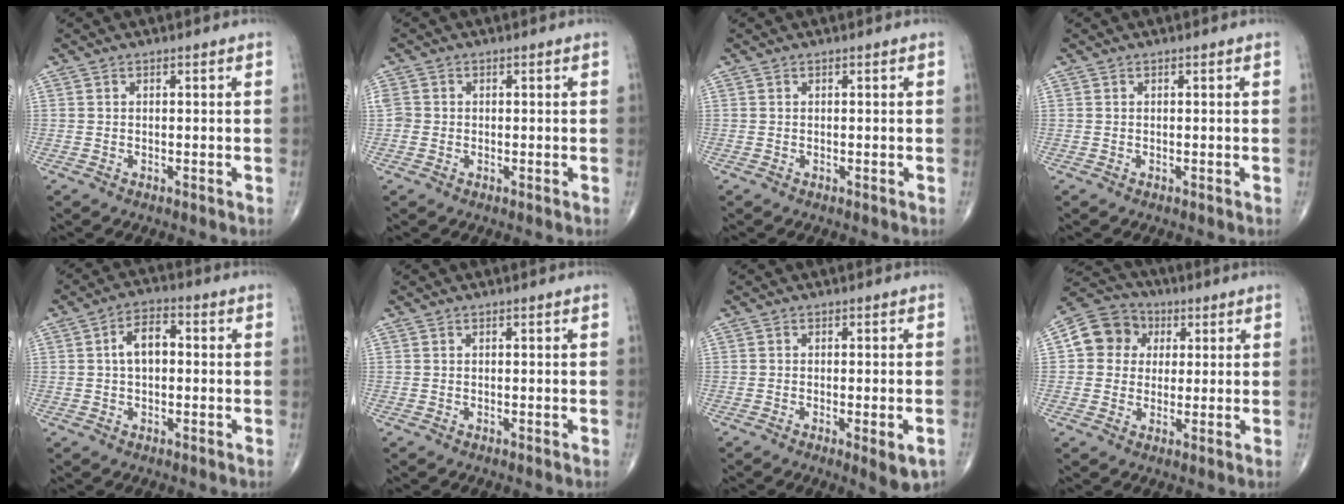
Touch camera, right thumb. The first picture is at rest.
{"total": 2.3, "force": [-0.1, 2.1, 1.0], "torque": [-0.019, 0.007, -0.001]}
{"total": 0.0}
{"total": 0.0}
{"total": 6.2, "force": [0.5, 3.6, 5.0], "torque": [-0.084, 0.020, 0.001]}
{"total": 0.0}
{"total": 5.1, "force": [-2.0, 1.4, 4.5], "torque": [-0.060, -0.004, -0.024]}
{"total": 9.6, "force": [2.0, 8.5, 3.8], "torque": [-0.045, 0.010, 0.022]}